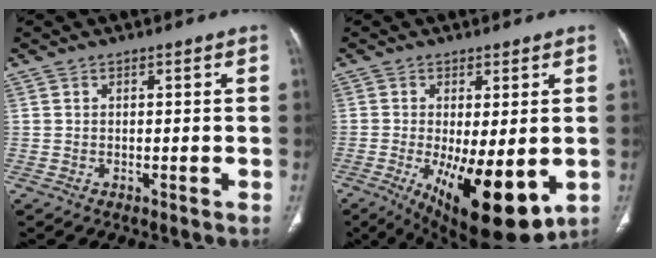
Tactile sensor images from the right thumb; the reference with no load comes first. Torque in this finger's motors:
{"motor_torque": [0.77, 2.66, 0.05, 0.10, 0.18]}